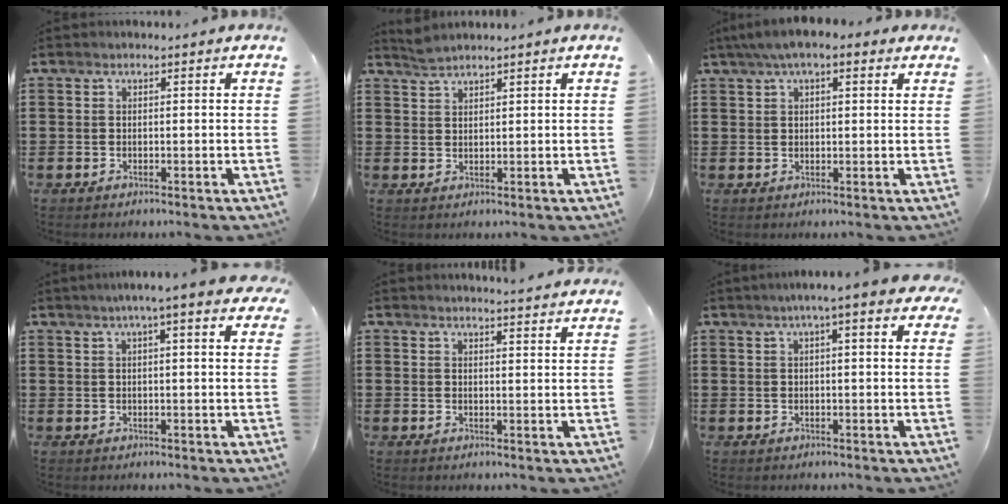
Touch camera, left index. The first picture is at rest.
{"total": 1.8, "force": [1.8, 0.0, 0.4], "torque": [-0.013, 0.001, 0.034]}
{"total": 4.4, "force": [2.6, 1.5, 3.3], "torque": [-0.068, 0.009, 0.045]}
{"total": 4.9, "force": [3.0, 0.1, 3.8], "torque": [-0.072, 0.004, 0.049]}
{"total": 2.9, "force": [2.8, -0.5, 0.3], "torque": [-0.013, -0.012, 0.052]}
{"total": 4.8, "force": [2.6, 0.2, 4.0], "torque": [-0.075, 0.006, 0.043]}